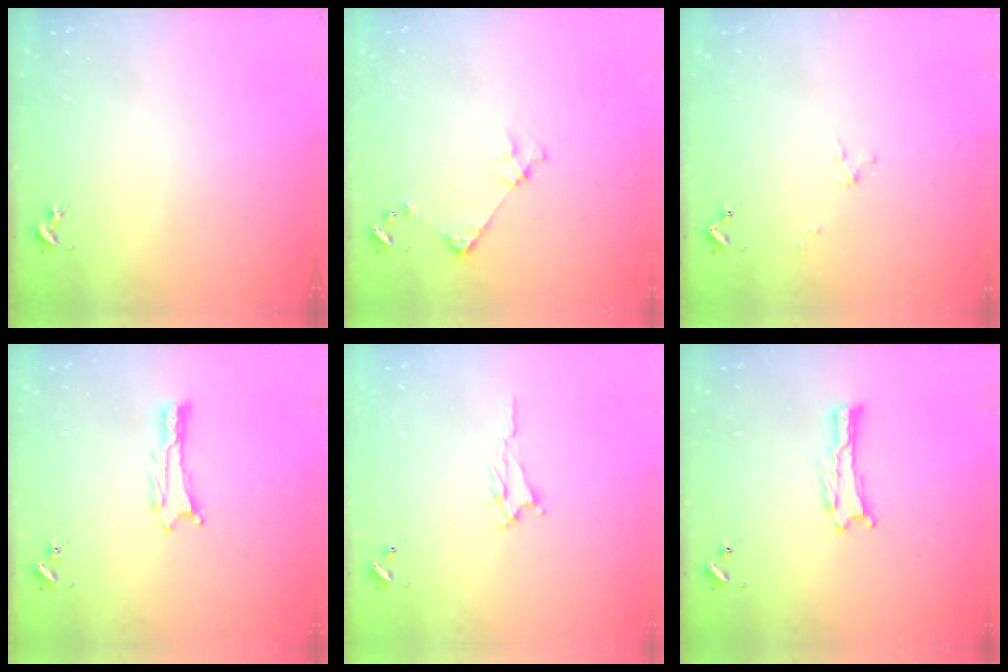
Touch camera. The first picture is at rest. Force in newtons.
{"total": 3.2, "press": 3.2, "slide": 0.3}
{"total": 1.3, "press": 1.2, "slide": 0.1}
{"total": 0.6, "press": 0.6, "slide": 0.1}
{"total": 1.6, "press": 1.5, "slide": 0.4}
{"total": 0.0}